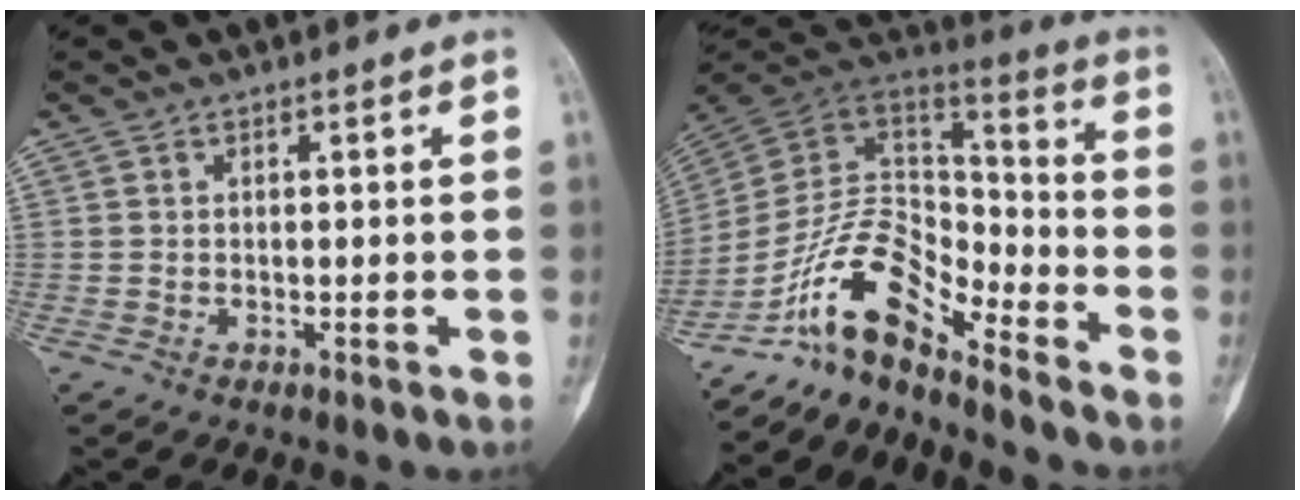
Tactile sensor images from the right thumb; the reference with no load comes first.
{"total": 13.6, "force": [-10.5, 5.0, 7.1], "torque": [-0.117, 0.105, -0.203]}